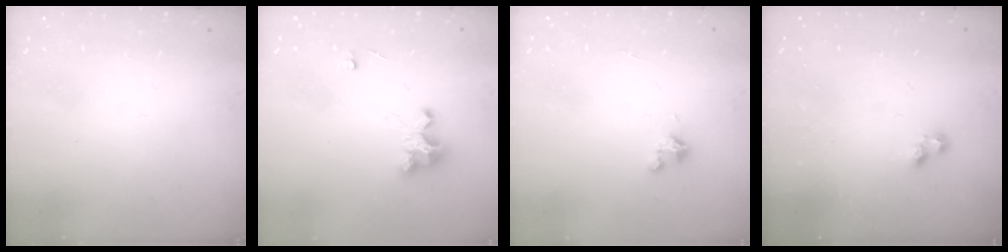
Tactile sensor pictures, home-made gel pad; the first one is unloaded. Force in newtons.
{"total": 3.9, "press": 3.9, "slide": 0.1}
{"total": 2.7, "press": 2.6, "slide": 0.4}
{"total": 1.4, "press": 1.2, "slide": 0.7}